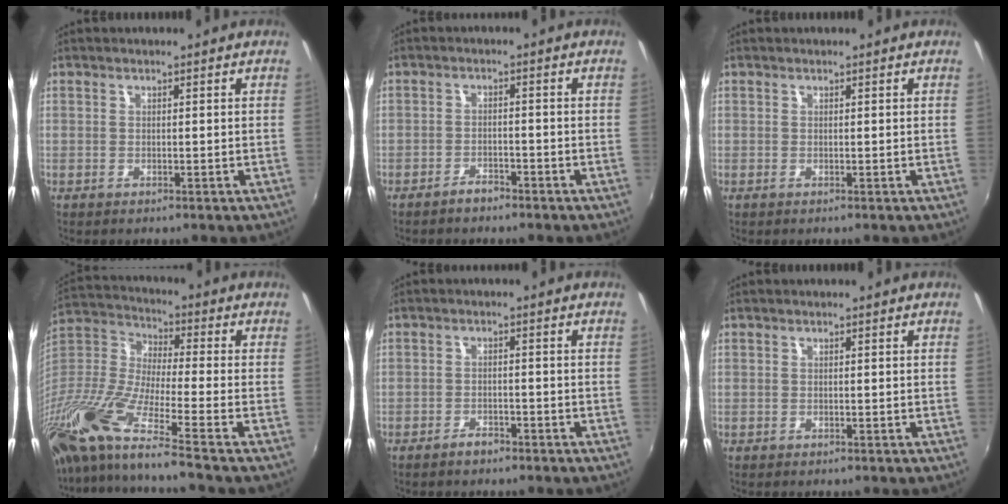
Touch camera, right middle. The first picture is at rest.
{"total": 2.8, "force": [-2.5, 0.9, 0.8], "torque": [-0.028, 0.005, -0.039]}
{"total": 0.0}
{"total": 19.1, "force": [-14.2, -0.2, 12.8], "torque": [-0.239, -0.051, -0.281]}
{"total": 2.6, "force": [-2.2, 1.1, 0.9], "torque": [-0.028, 0.004, -0.035]}
{"total": 0.0}